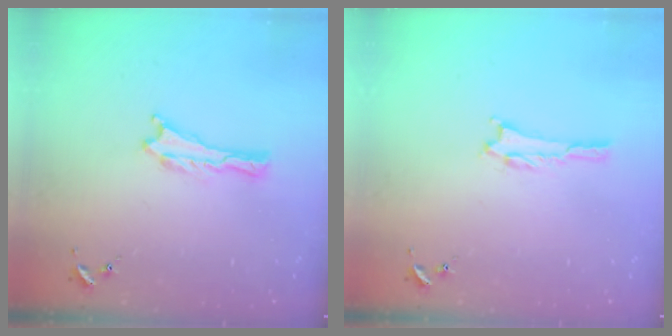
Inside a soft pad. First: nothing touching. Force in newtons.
{"total": 0.5, "press": 0.5, "slide": 0.1}